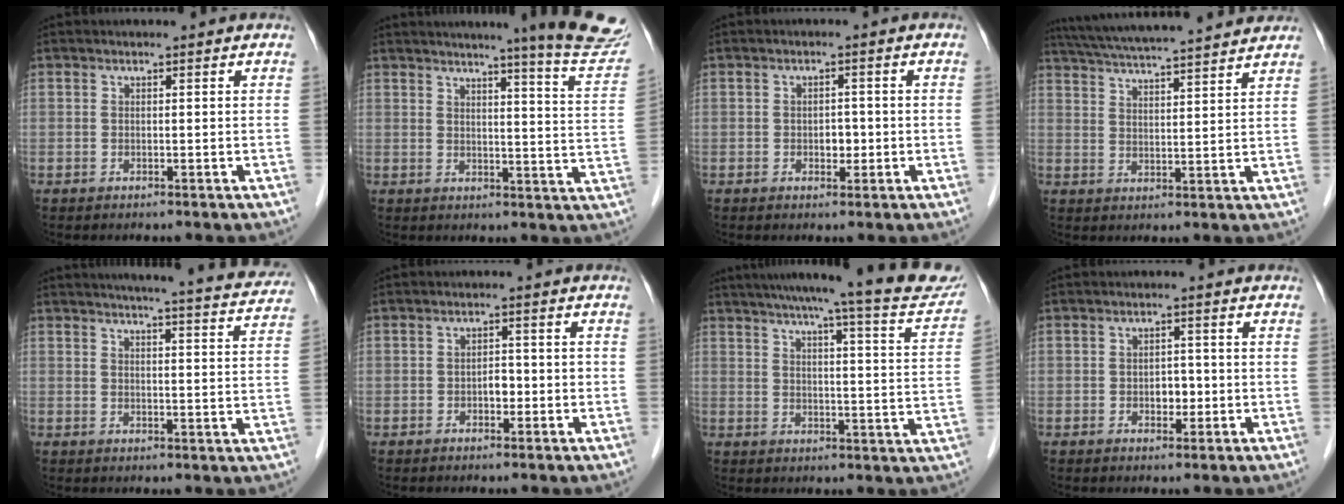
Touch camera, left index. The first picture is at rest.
{"total": 16.3, "force": [14.3, -0.9, 7.6], "torque": [-0.090, -0.077, 0.152]}
{"total": 2.1, "force": [-0.7, 1.4, 1.4], "torque": [-0.019, 0.000, -0.007]}
{"total": 19.8, "force": [17.8, 0.7, 8.6], "torque": [-0.153, 0.030, 0.253]}
{"total": 18.7, "force": [17.5, 0.8, 6.6], "torque": [-0.087, -0.036, 0.198]}
{"total": 2.3, "force": [-1.0, 1.4, 1.5], "torque": [-0.019, 0.006, -0.015]}
{"total": 20.5, "force": [18.1, 0.9, 9.6], "torque": [-0.132, -0.033, 0.216]}
{"total": 2.7, "force": [-0.8, 1.8, 1.8], "torque": [-0.023, 0.003, -0.009]}